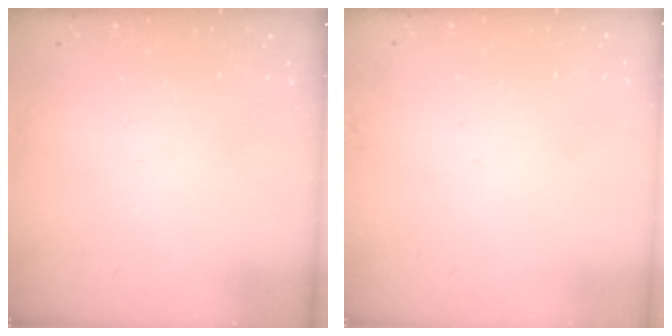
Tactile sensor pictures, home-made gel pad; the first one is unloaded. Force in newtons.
{"total": 2.7, "press": 2.7, "slide": 0.3}